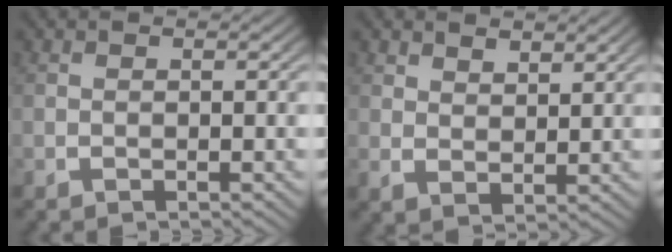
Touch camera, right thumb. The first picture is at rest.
{"total": 2.3, "force": [2.0, 0.8, 0.8], "torque": [-0.010, -0.005, 0.045]}